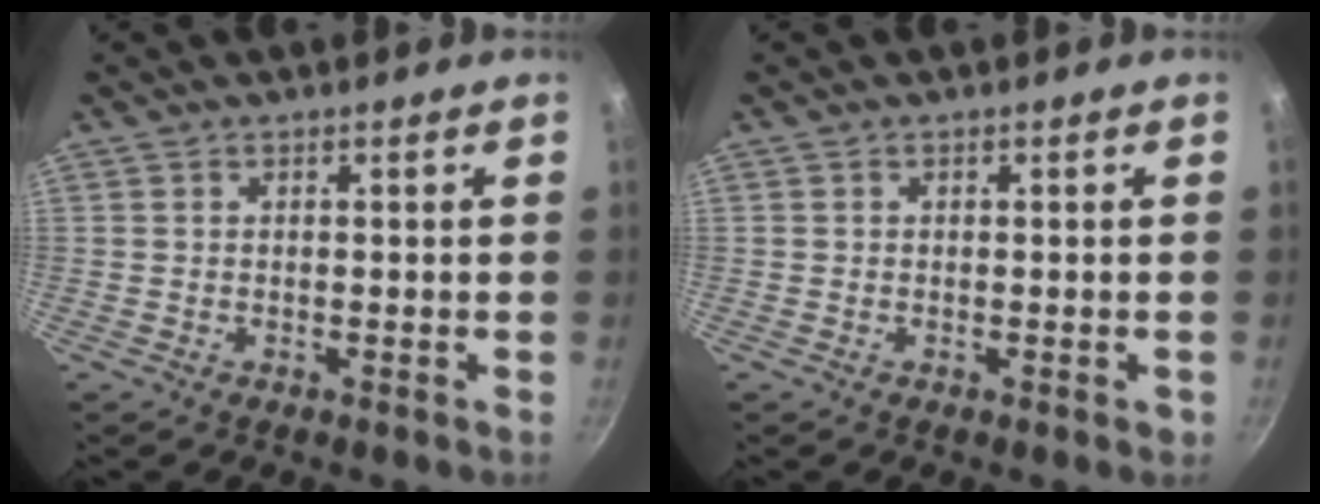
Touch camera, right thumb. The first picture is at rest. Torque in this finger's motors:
{"motor_torque": [0.24, 0.46, -0.43, 0.20, -0.01]}